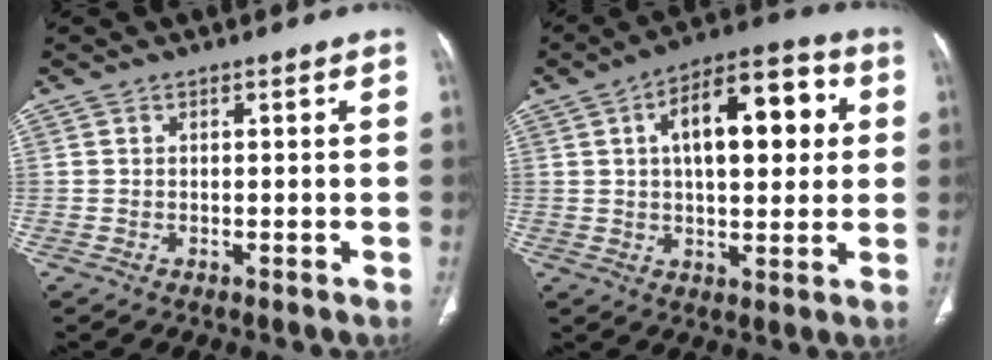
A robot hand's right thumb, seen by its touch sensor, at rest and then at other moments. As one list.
[{"total": 16.8, "force": [3.8, 8.0, 14.3], "torque": [-0.182, 0.021, 0.053]}]